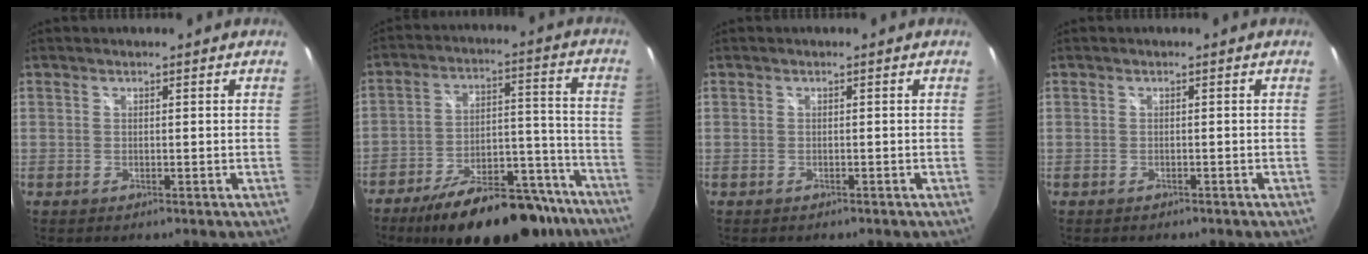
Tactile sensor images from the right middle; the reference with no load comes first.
{"total": 23.8, "force": [-18.5, 8.8, 12.1], "torque": [-0.190, 0.016, -0.247]}
{"total": 0.5, "force": [-0.5, 0.2, 0.1], "torque": [-0.002, 0.001, -0.006]}
{"total": 0.7, "force": [-0.6, 0.3, 0.2], "torque": [-0.006, 0.002, -0.008]}